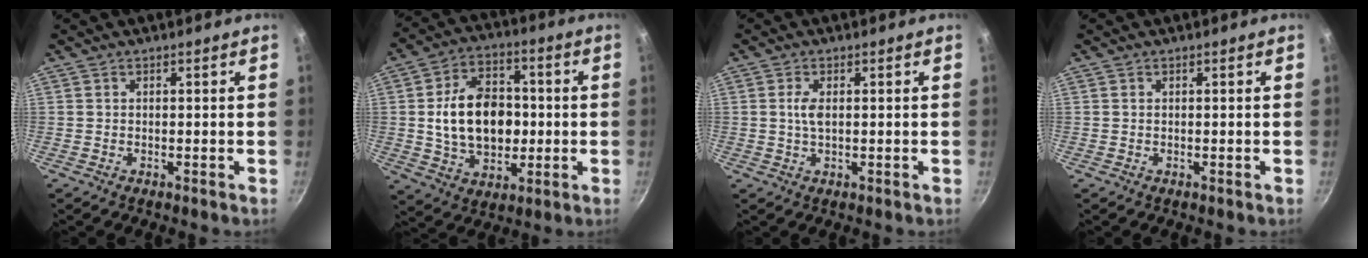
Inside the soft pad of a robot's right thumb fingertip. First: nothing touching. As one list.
[{"total": 16.2, "force": [0.0, 11.4, 11.5], "torque": [-0.160, 0.018, 0.003]}, {"total": 2.7, "force": [0.4, 1.1, 2.4], "torque": [-0.052, 0.002, 0.007]}, {"total": 0.0}]